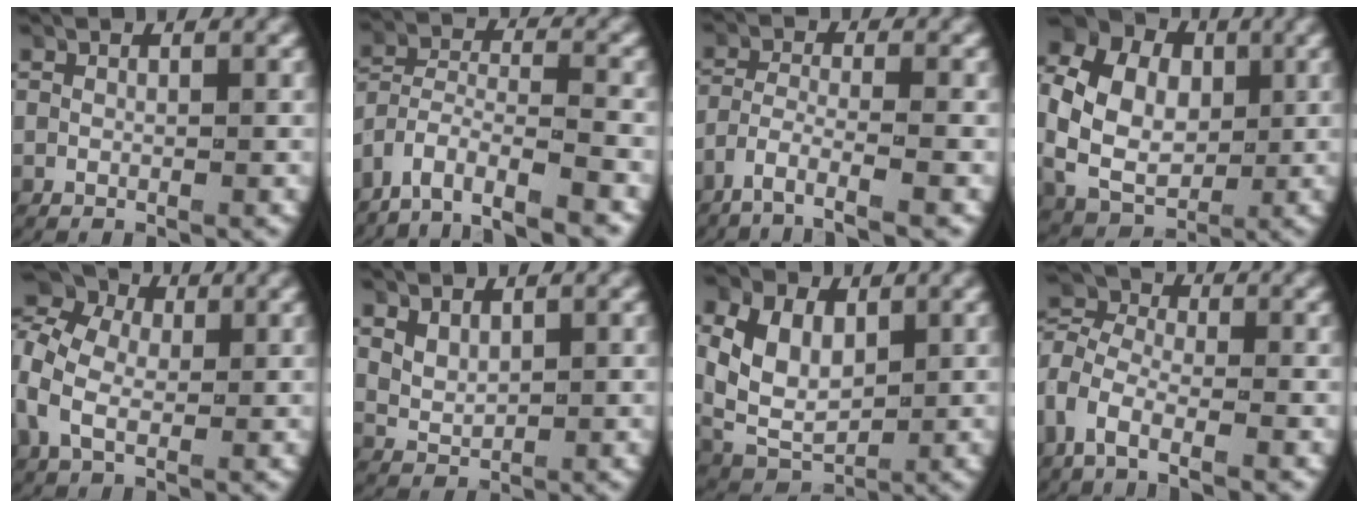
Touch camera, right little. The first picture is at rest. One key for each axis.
{"total": 8.0, "fx": -5.0, "fy": 5.0, "fz": 3.7, "tx": -0.098, "ty": -0.041, "tz": -0.081}
{"total": 5.3, "fx": -4.3, "fy": 0.9, "fz": 2.9, "tx": -0.058, "ty": -0.024, "tz": -0.061}
{"total": 15.9, "fx": 2.9, "fy": 13.3, "fz": 8.1, "tx": -0.182, "ty": -0.003, "tz": 0.032}
{"total": 8.3, "fx": 2.8, "fy": 6.3, "fz": 4.5, "tx": -0.094, "ty": 0.010, "tz": 0.032}
{"total": 1.9, "fx": 0.9, "fy": 1.3, "fz": 1.2, "tx": -0.037, "ty": -0.008, "tz": 0.028}
{"total": 7.4, "fx": 0.5, "fy": 5.7, "fz": 4.6, "tx": -0.120, "ty": -0.029, "tz": 0.025}
{"total": 6.1, "fx": -0.2, "fy": 5.1, "fz": 3.4, "tx": -0.091, "ty": -0.005, "tz": -0.017}